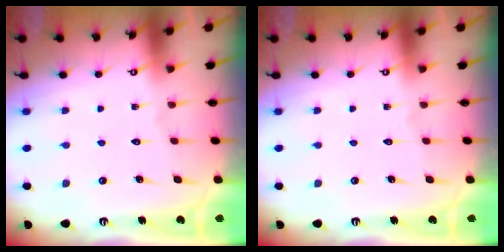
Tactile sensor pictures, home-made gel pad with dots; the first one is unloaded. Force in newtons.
{"total": 0.0}